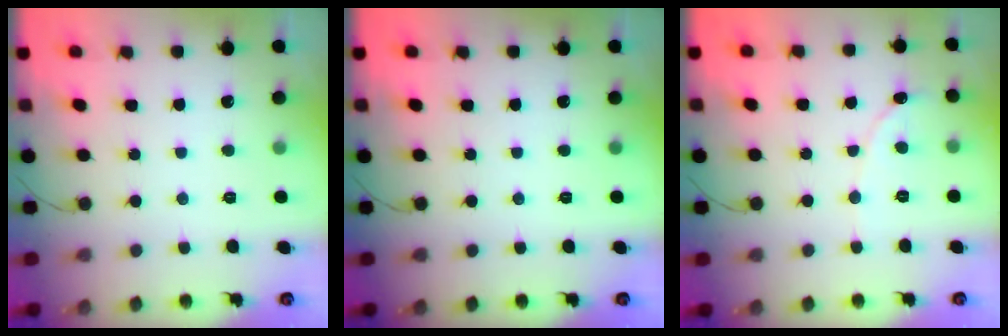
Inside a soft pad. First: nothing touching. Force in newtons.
{"total": 0.0}
{"total": 1.7, "press": 1.7, "slide": 0.1}